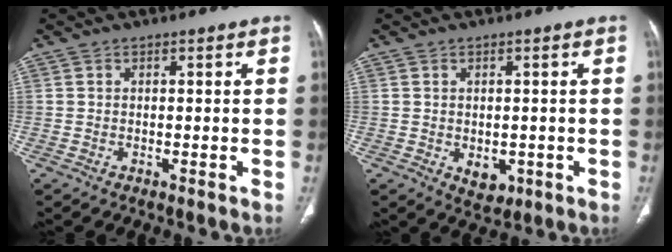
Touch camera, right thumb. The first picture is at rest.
{"total": 4.0, "force": [-0.9, 2.8, 2.7], "torque": [-0.025, -0.002, 0.000]}